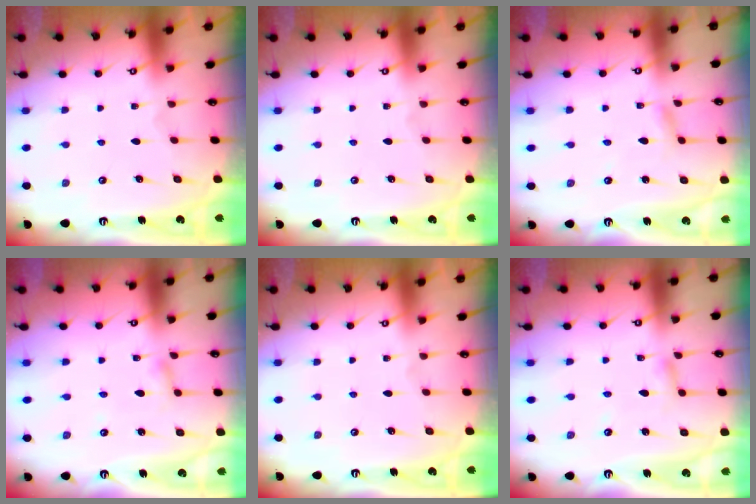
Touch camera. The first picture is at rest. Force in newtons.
{"total": 0.0}
{"total": 2.5, "press": 2.4, "slide": 0.3}
{"total": 2.0, "press": 2.0, "slide": 0.2}
{"total": 0.0}
{"total": 2.5, "press": 2.5, "slide": 0.1}